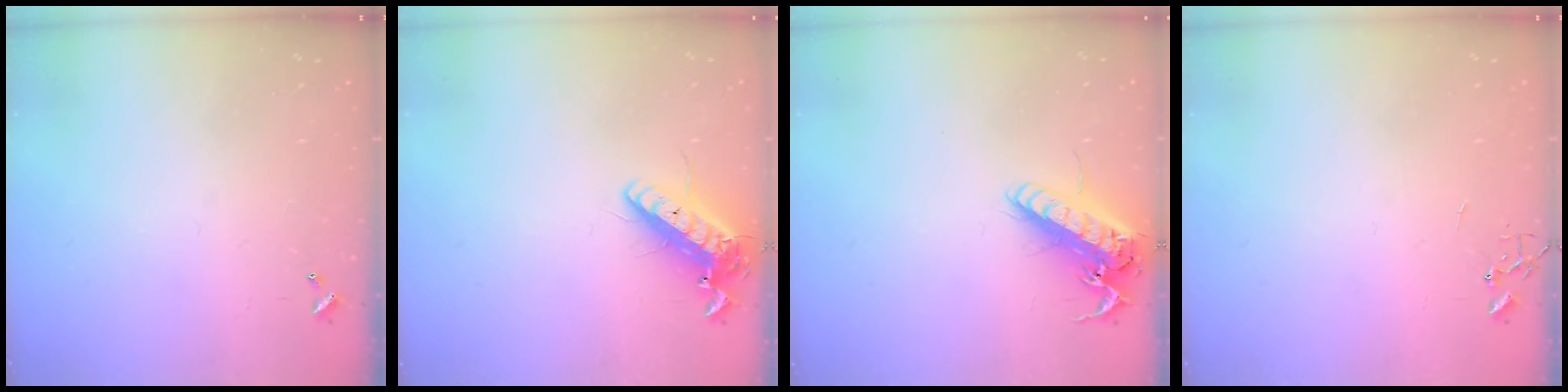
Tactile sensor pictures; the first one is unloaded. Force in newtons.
{"total": 14.8, "press": 14.5, "slide": 2.9}
{"total": 17.4, "press": 17.1, "slide": 3.3}
{"total": 0.0}